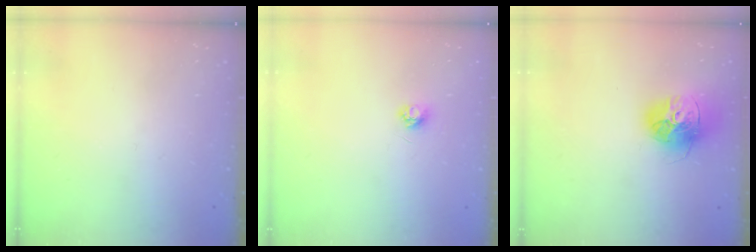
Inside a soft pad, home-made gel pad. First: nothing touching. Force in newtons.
{"total": 3.2, "press": 3.1, "slide": 0.4}
{"total": 17.1, "press": 17.0, "slide": 1.5}